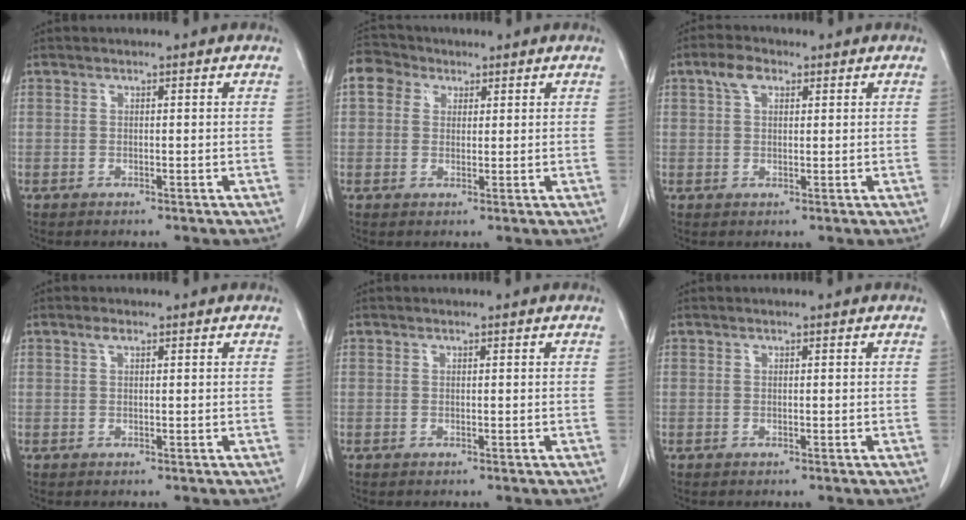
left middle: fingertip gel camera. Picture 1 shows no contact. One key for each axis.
{"total": 4.9, "fx": 2.4, "fy": 3.9, "fz": 1.7, "tx": -0.036, "ty": 0.021, "tz": 0.046}
{"total": 3.2, "fx": 1.7, "fy": 1.8, "fz": 2.1, "tx": -0.048, "ty": 0.013, "tz": 0.034}
{"total": 1.0, "fx": 0.6, "fy": 0.3, "fz": 0.8, "tx": -0.018, "ty": 0.006, "tz": 0.012}
{"total": 0.0}
{"total": 0.0}